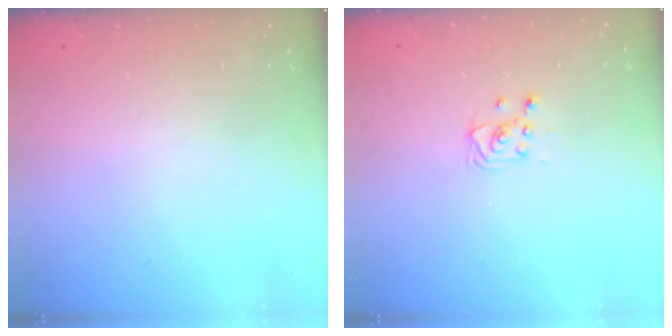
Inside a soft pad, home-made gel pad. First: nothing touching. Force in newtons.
{"total": 2.9, "press": 2.9, "slide": 0.4}